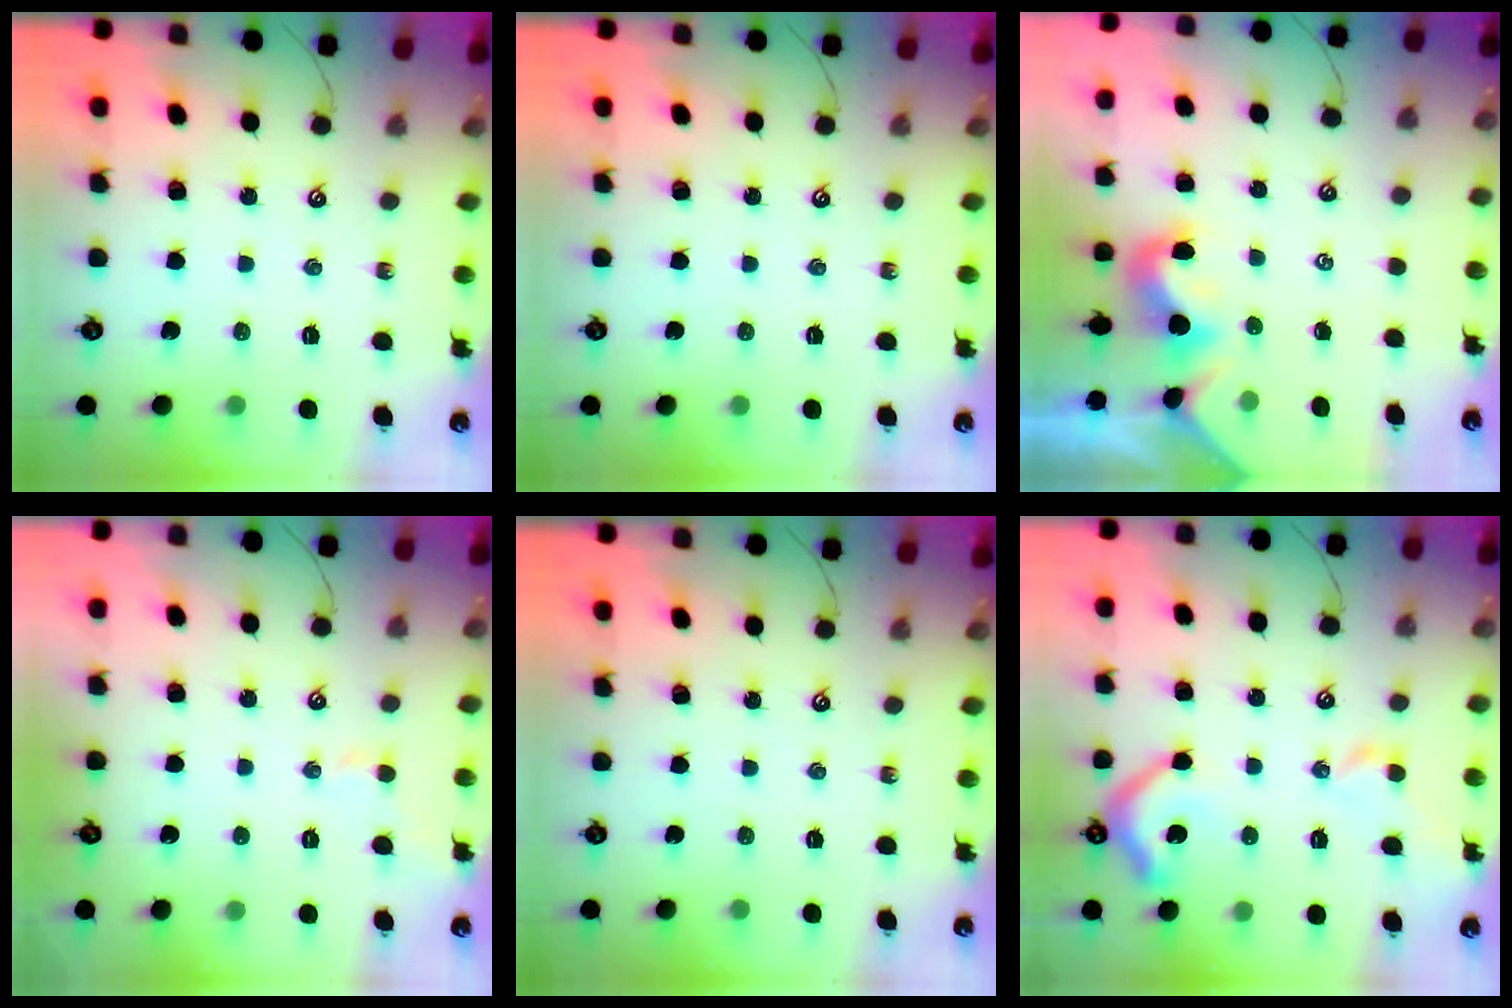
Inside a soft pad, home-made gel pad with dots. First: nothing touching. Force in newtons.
{"total": 0.0}
{"total": 1.1, "press": 0.9, "slide": 0.6}
{"total": 1.2, "press": 0.9, "slide": 0.7}
{"total": 0.0}
{"total": 9.4, "press": 9.3, "slide": 1.2}